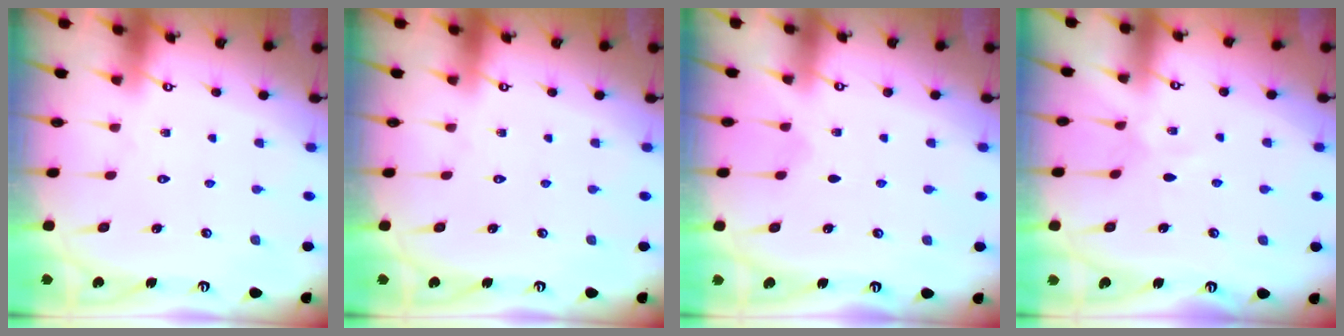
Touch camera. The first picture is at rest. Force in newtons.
{"total": 0.0}
{"total": 4.0, "press": 3.1, "slide": 2.5}
{"total": 2.7, "press": 2.7, "slide": 0.4}